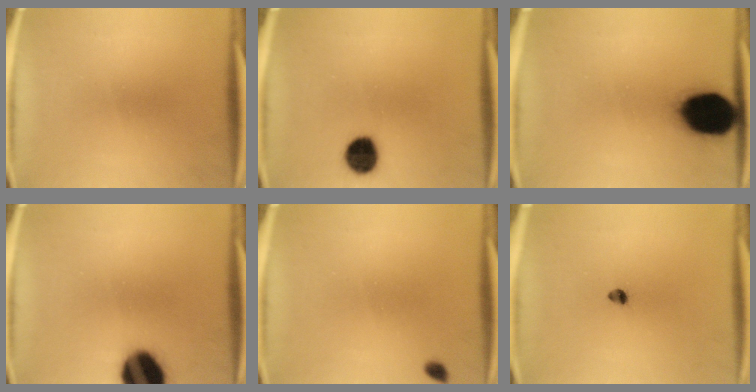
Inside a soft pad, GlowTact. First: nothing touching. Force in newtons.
{"total": 7.6}
{"total": 19.5}
{"total": 14.9}
{"total": 1.1}
{"total": 1.7}